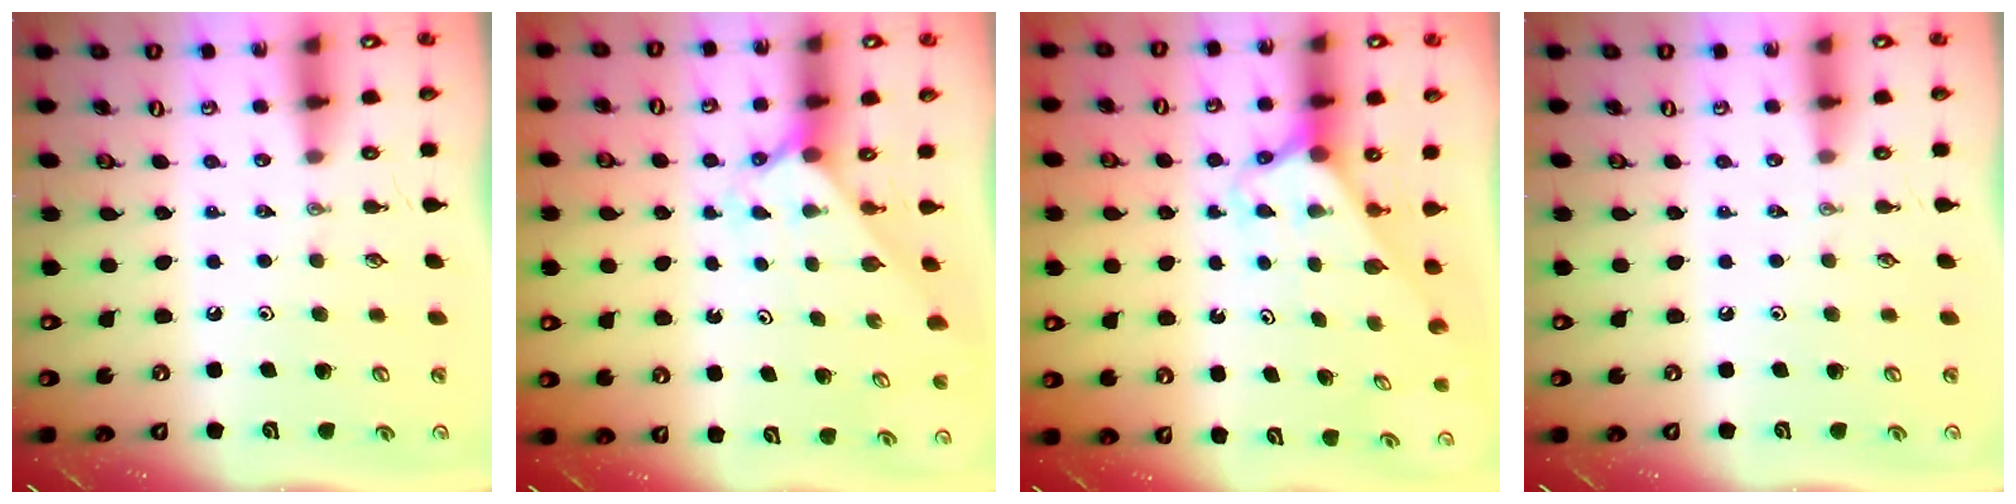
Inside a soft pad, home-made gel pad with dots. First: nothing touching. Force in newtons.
{"total": 2.1, "press": 2.1, "slide": 0.3}
{"total": 2.4, "press": 2.4, "slide": 0.1}
{"total": 0.0}